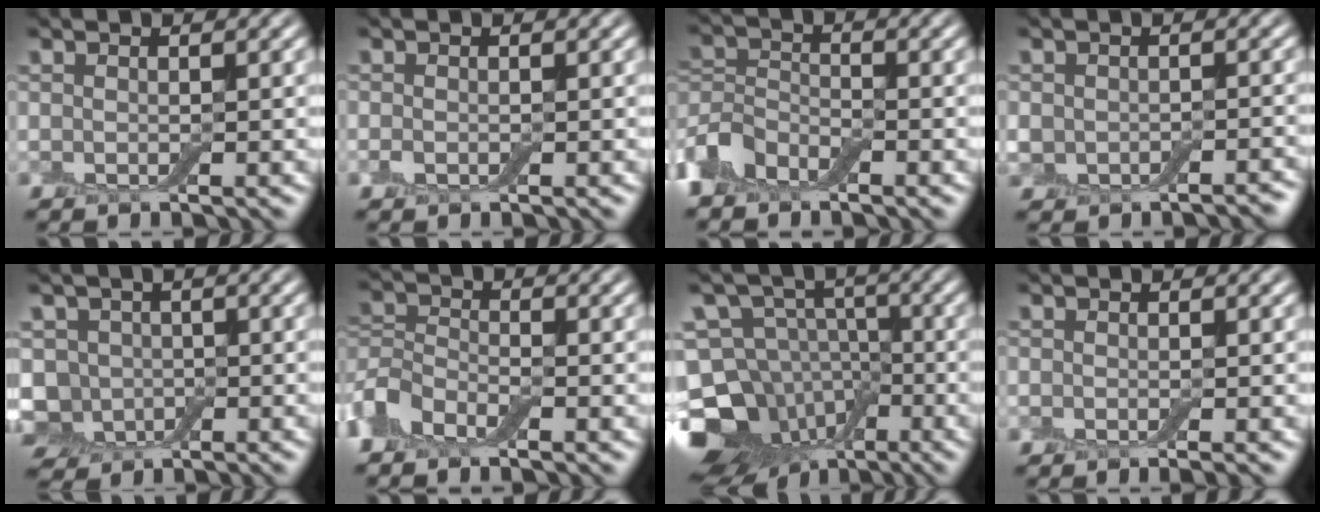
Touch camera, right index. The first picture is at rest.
{"total": 0.6, "force": [-0.2, 0.5, 0.4], "torque": [-0.007, -0.002, -0.005]}
{"total": 4.3, "force": [-2.7, 2.6, 2.1], "torque": [-0.046, -0.004, -0.068]}
{"total": 3.3, "force": [-1.7, 2.6, 1.2], "torque": [-0.007, -0.014, -0.029]}
{"total": 4.9, "force": [-1.4, 4.3, 2.0], "torque": [-0.028, 0.003, -0.039]}
{"total": 4.0, "force": [-2.4, 2.3, 2.3], "torque": [-0.051, -0.004, -0.063]}
{"total": 14.3, "force": [-8.0, 10.4, 5.6], "torque": [-0.114, -0.018, -0.124]}
{"total": 0.9, "force": [-0.5, 0.1, 0.8], "torque": [-0.010, -0.005, -0.009]}